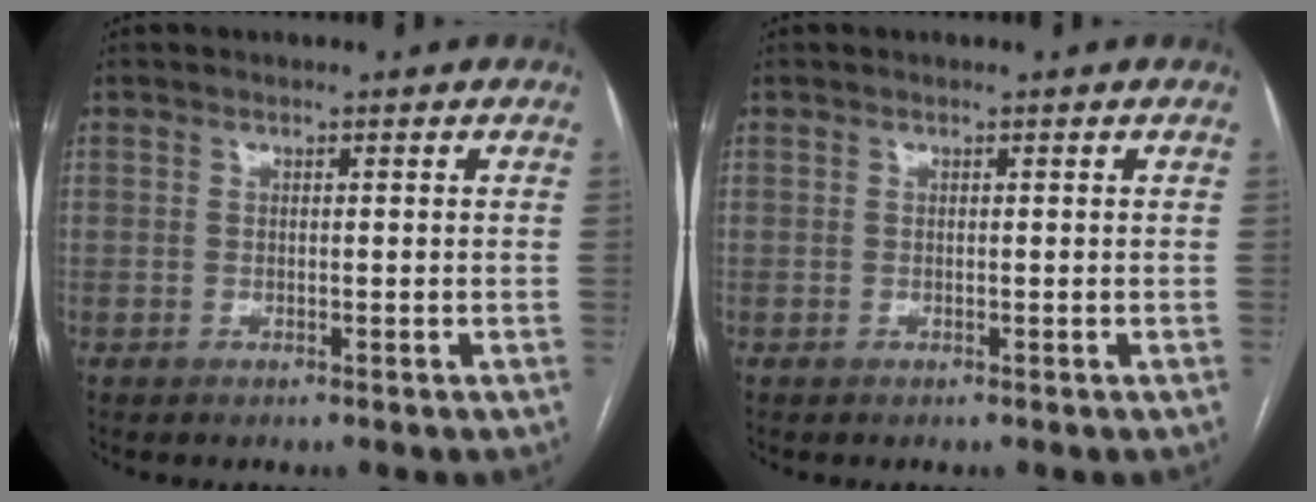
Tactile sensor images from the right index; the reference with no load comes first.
{"total": 0.0}